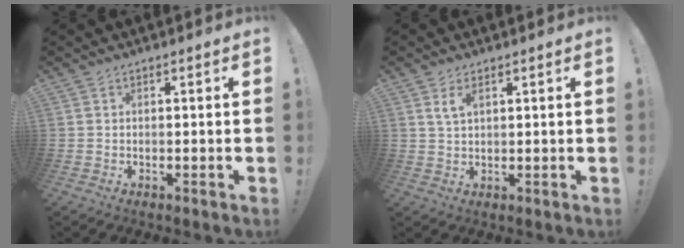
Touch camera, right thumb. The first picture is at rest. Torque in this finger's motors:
{"motor_torque": [0.13, 0.23, -0.01, 0.01, 0.00]}